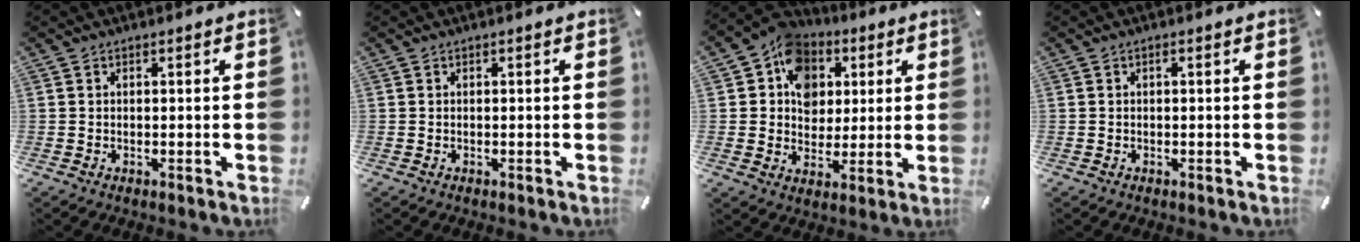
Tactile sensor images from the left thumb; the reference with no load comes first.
{"total": 0.0}
{"total": 11.2, "force": [3.3, 9.9, 4.2], "torque": [-0.077, -0.015, 0.062]}
{"total": 0.7, "force": [0.0, 0.2, 0.7], "torque": [-0.013, 0.002, -0.001]}